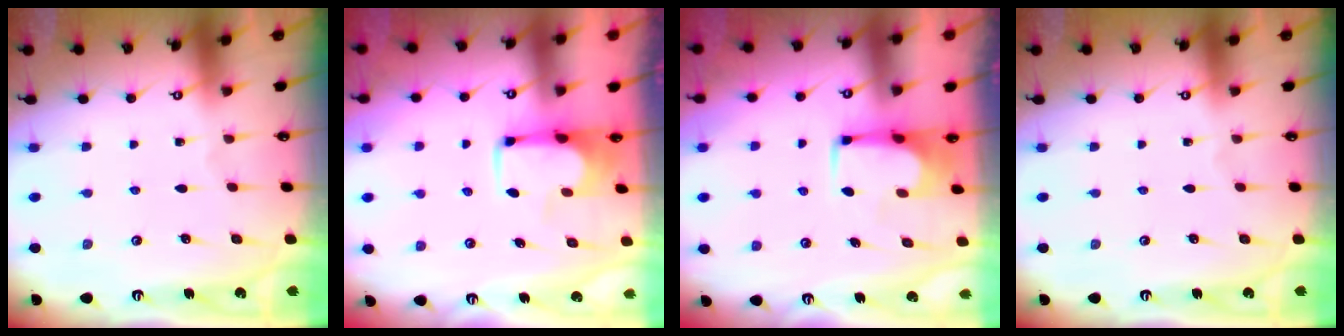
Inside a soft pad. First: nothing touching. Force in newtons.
{"total": 3.2, "press": 3.1, "slide": 0.5}
{"total": 1.5, "press": 1.5, "slide": 0.3}
{"total": 0.0}